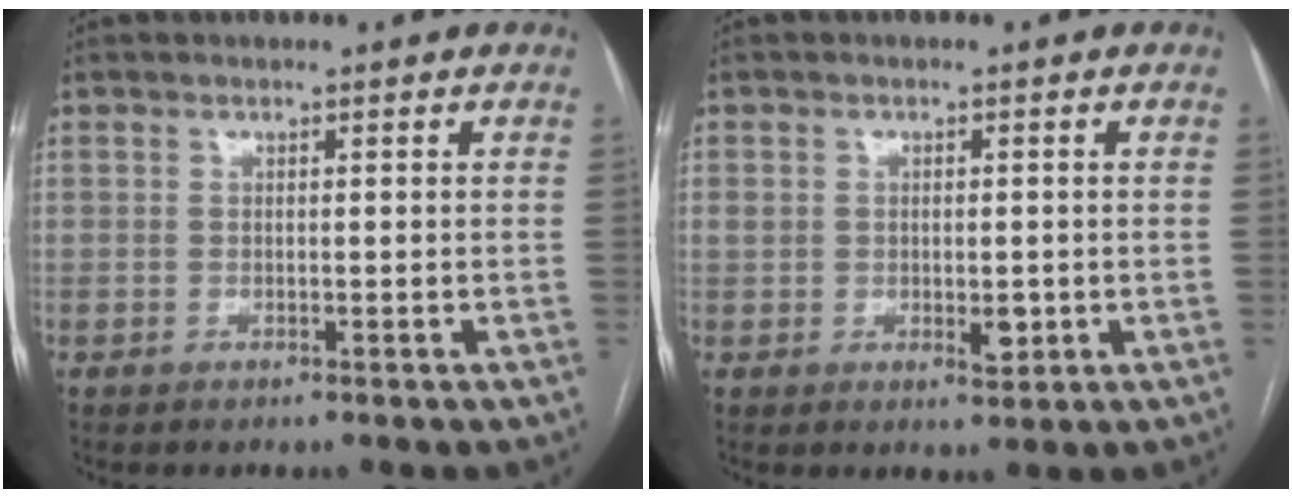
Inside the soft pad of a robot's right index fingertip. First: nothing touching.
{"total": 3.8, "force": [-0.4, 2.2, 3.1], "torque": [-0.047, 0.006, 0.004]}